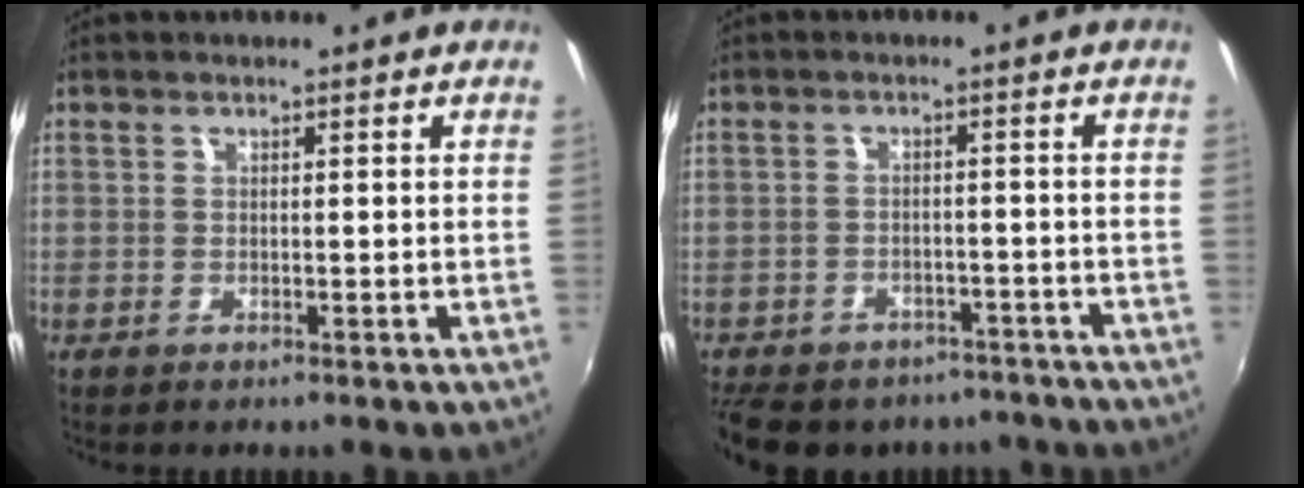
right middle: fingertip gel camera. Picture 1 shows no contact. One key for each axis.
{"total": 17.1, "fx": -13.6, "fy": 8.2, "fz": 6.1, "tx": -0.150, "ty": 0.004, "tz": -0.177}